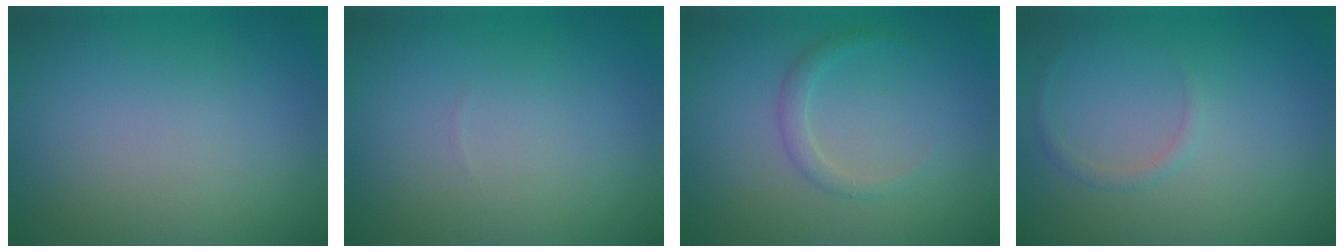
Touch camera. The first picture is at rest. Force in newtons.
{"total": 0.0}
{"total": 1.3, "press": 1.3, "slide": 0.0}
{"total": 0.8, "press": 0.8, "slide": 0.1}